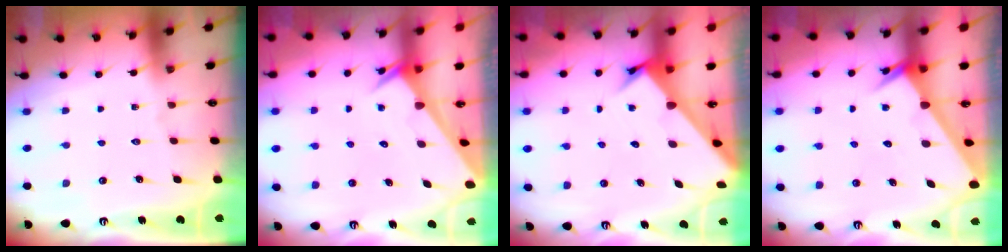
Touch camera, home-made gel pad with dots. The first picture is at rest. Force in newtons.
{"total": 2.1, "press": 2.1, "slide": 0.1}
{"total": 2.6, "press": 2.6, "slide": 0.2}
{"total": 2.6, "press": 2.6, "slide": 0.1}